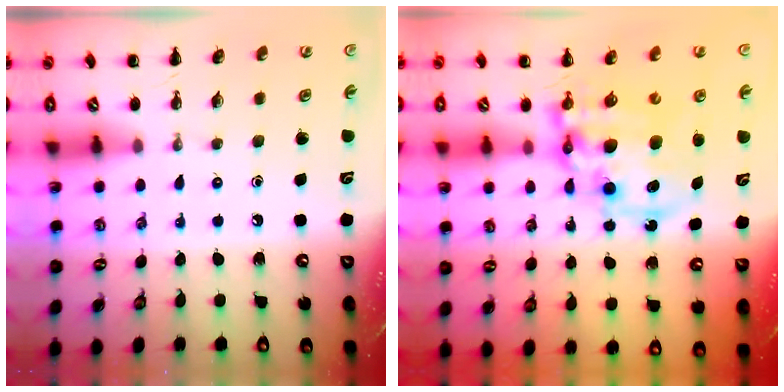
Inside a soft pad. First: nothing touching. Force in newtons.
{"total": 14.1, "press": 13.7, "slide": 3.3}